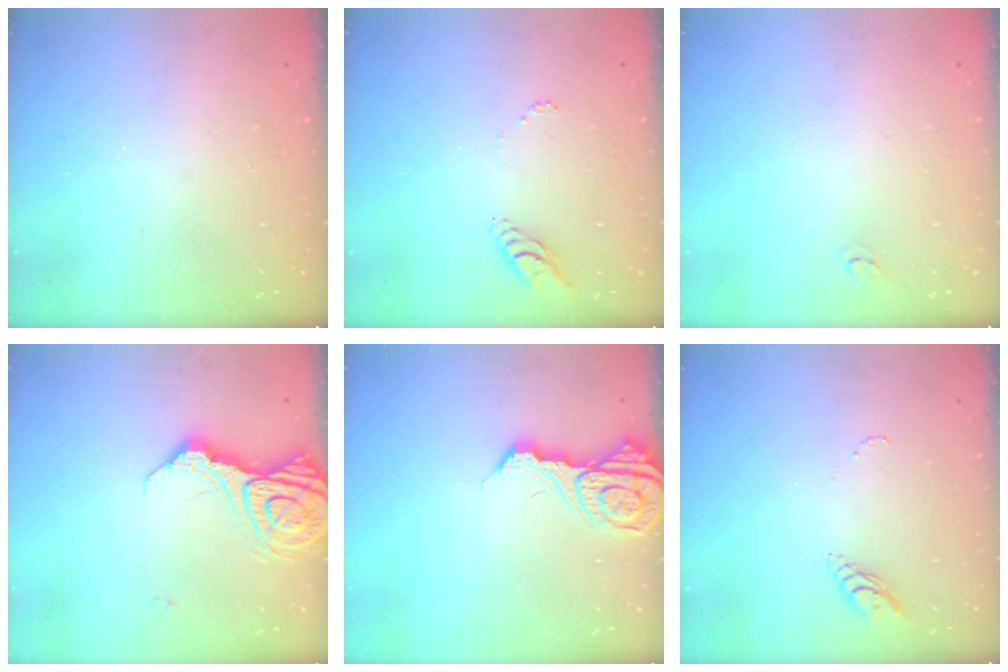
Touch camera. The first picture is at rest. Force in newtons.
{"total": 7.8, "press": 7.7, "slide": 0.8}
{"total": 2.9, "press": 2.9, "slide": 0.3}
{"total": 15.1, "press": 15.0, "slide": 1.8}
{"total": 12.0, "press": 11.9, "slide": 1.6}
{"total": 6.4, "press": 6.4, "slide": 0.6}